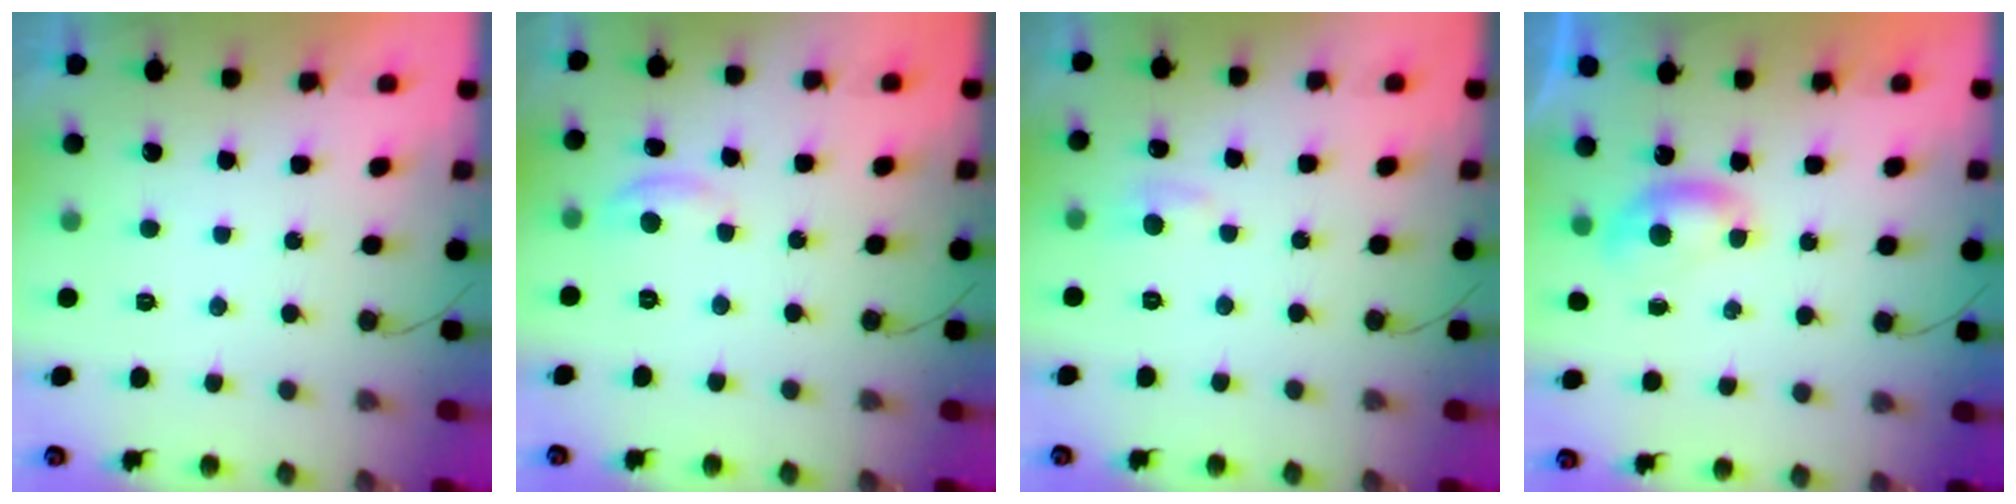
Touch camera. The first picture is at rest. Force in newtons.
{"total": 3.6, "press": 3.6, "slide": 0.3}
{"total": 4.8, "press": 4.7, "slide": 0.6}
{"total": 4.9, "press": 4.9, "slide": 0.5}